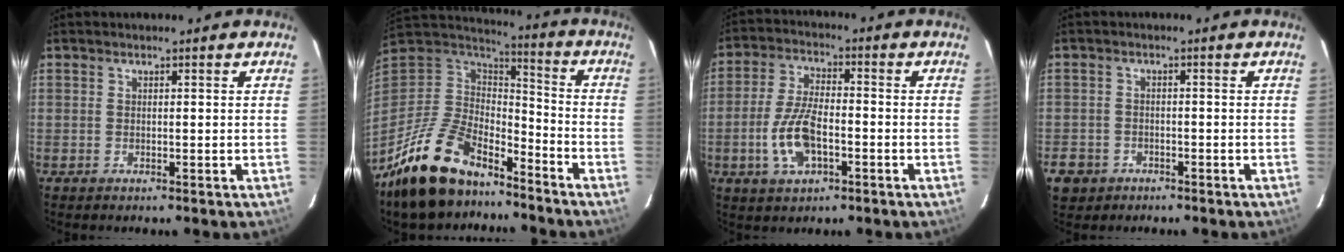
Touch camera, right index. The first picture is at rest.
{"total": 21.2, "force": [-15.3, 9.6, 11.0], "torque": [-0.243, -0.009, -0.262]}
{"total": 9.5, "force": [-3.1, 4.4, 7.8], "torque": [-0.166, 0.004, -0.054]}
{"total": 5.4, "force": [-2.6, 4.6, 1.3], "torque": [-0.053, 0.011, -0.039]}